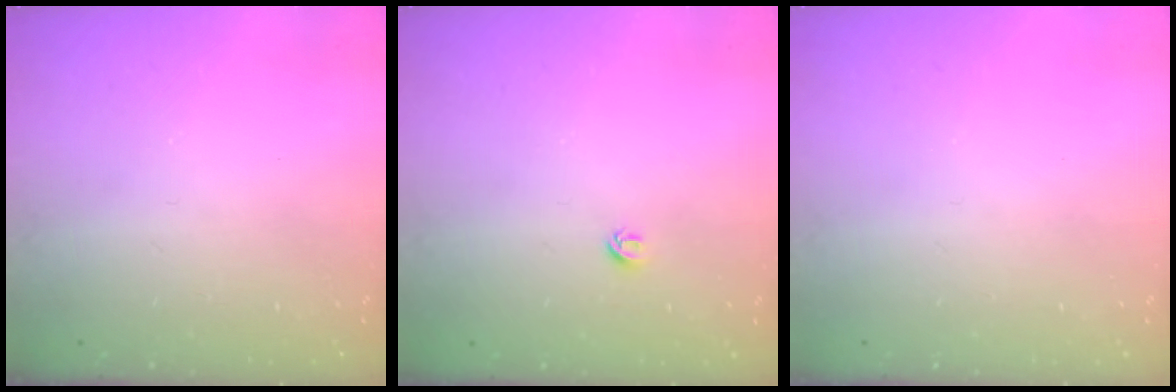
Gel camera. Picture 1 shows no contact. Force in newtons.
{"total": 3.9, "press": 3.8, "slide": 0.3}
{"total": 0.0}